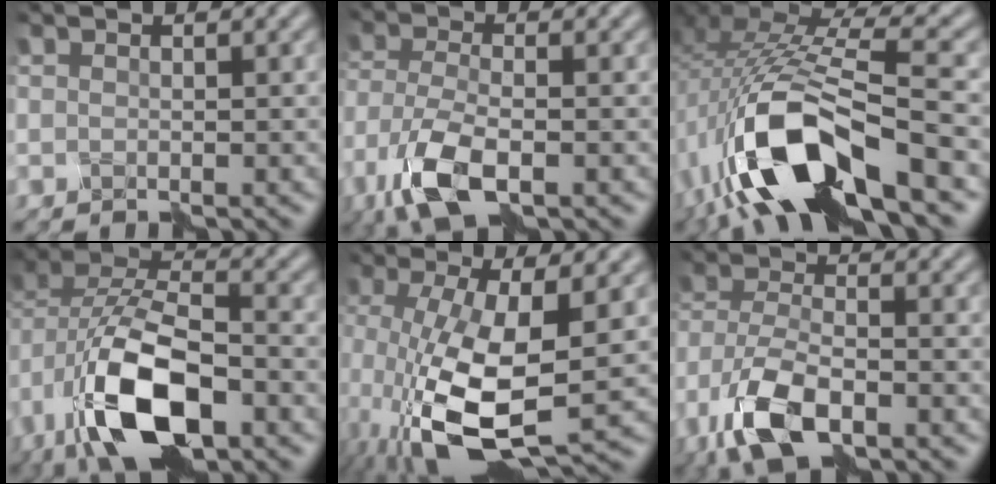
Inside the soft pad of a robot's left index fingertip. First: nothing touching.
{"total": 7.4, "force": [-4.2, 3.0, 5.2], "torque": [-0.135, -0.010, -0.088]}
{"total": 12.6, "force": [-6.1, 4.4, 10.2], "torque": [-0.216, 0.004, -0.111]}
{"total": 10.8, "force": [-4.8, 5.4, 8.0], "torque": [-0.170, -0.007, -0.087]}
{"total": 11.2, "force": [-3.4, 4.0, 9.8], "torque": [-0.214, -0.027, -0.054]}
{"total": 8.1, "force": [-5.0, 3.3, 5.5], "torque": [-0.133, -0.008, -0.104]}